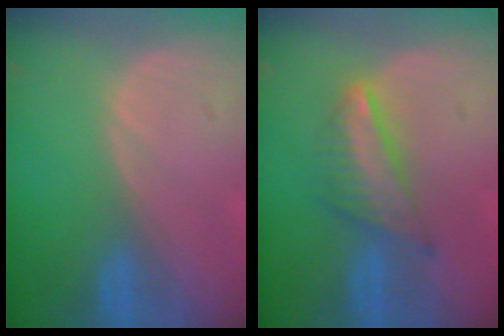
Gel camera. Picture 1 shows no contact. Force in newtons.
{"total": 6.9, "press": 6.0, "slide": 3.3}